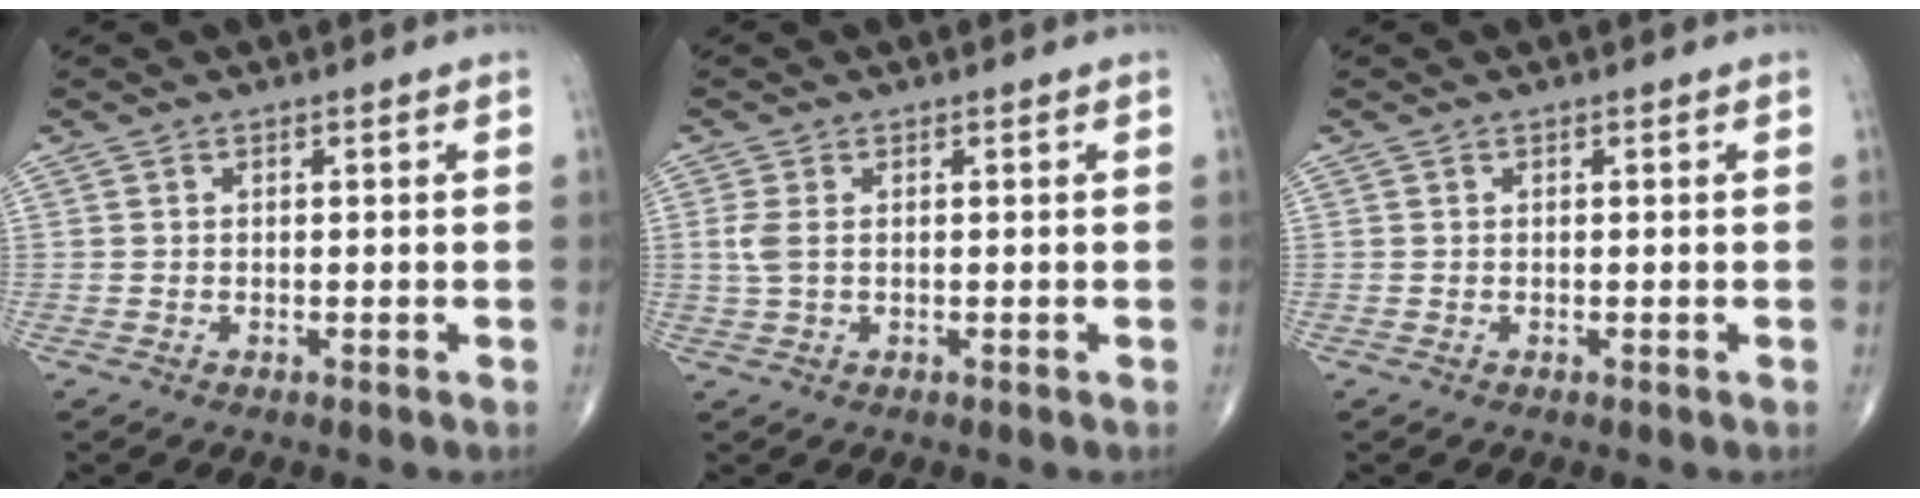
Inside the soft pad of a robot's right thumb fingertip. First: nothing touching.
{"total": 2.5, "force": [0.3, 1.3, 2.1], "torque": [-0.064, 0.004, 0.008]}
{"total": 0.0}